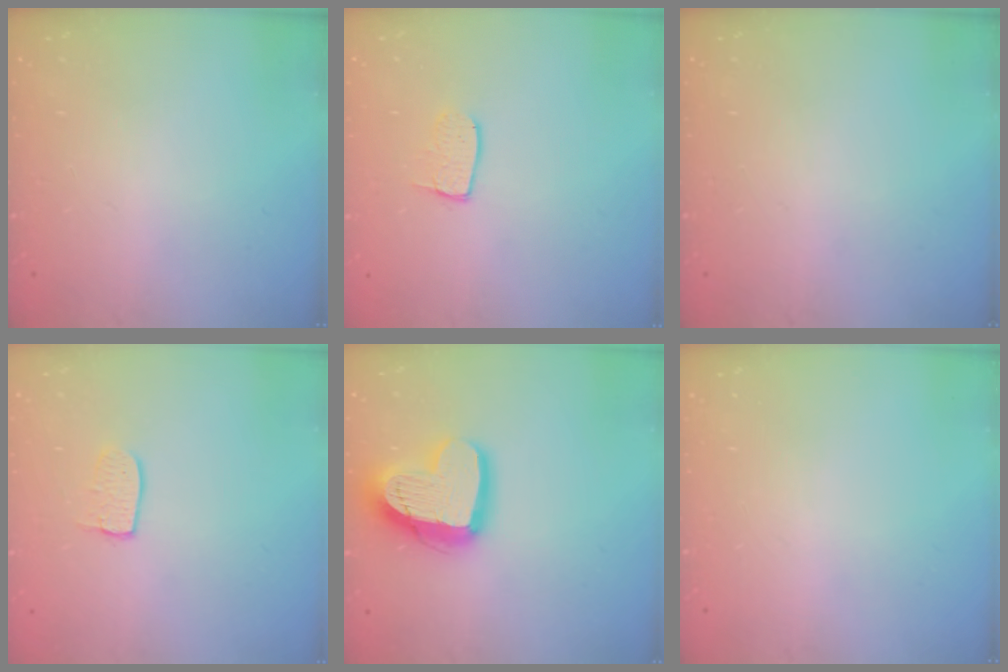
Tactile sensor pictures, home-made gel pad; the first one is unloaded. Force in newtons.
{"total": 6.7, "press": 6.7, "slide": 0.4}
{"total": 0.0}
{"total": 5.8, "press": 5.8, "slide": 0.4}
{"total": 17.7, "press": 17.6, "slide": 1.6}
{"total": 0.0}